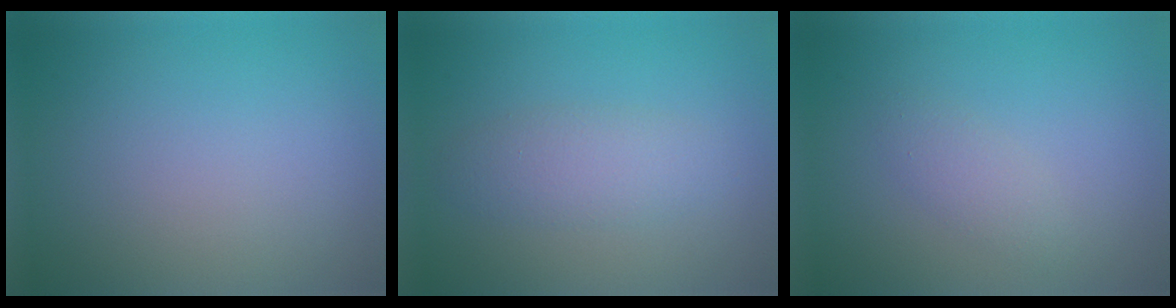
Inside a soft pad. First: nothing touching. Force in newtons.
{"total": 2.7, "press": 2.7, "slide": 0.1}
{"total": 1.4, "press": 1.4, "slide": 0.1}